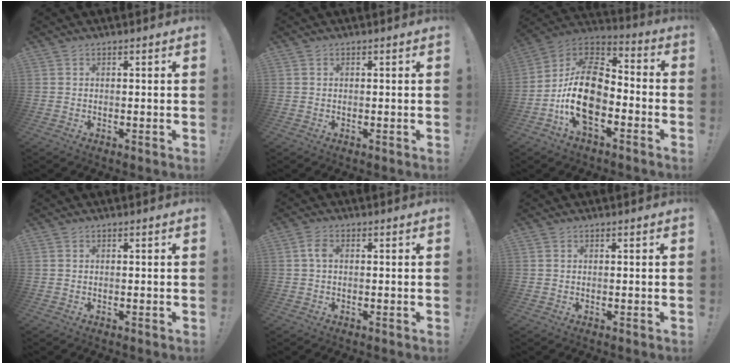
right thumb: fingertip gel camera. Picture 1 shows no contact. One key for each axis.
{"total": 0.0}
{"total": 19.5, "fx": -5.9, "fy": 11.8, "fz": 14.4, "tx": -0.271, "ty": 0.035, "tz": -0.094}
{"total": 0.0}
{"total": 3.1, "fx": 0.4, "fy": 1.9, "fz": 2.4, "tx": -0.043, "ty": 0.006, "tz": 0.005}
{"total": 0.6, "fx": 0.4, "fy": 0.4, "fz": 0.3, "tx": -0.015, "ty": 0.004, "tz": 0.009}